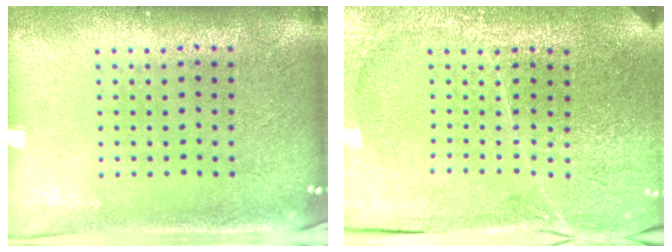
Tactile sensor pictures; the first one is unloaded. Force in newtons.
{"total": 3.7, "press": 3.5, "slide": 1.2}